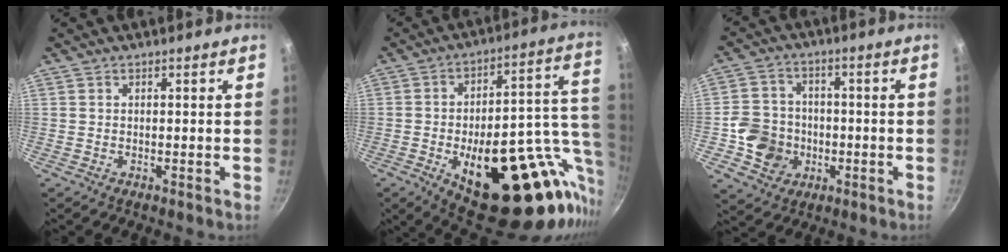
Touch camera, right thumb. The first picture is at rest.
{"total": 31.5, "force": [-7.8, 14.1, 27.0], "torque": [-0.321, 0.011, -0.092]}
{"total": 9.9, "force": [-2.2, 9.0, 3.6], "torque": [-0.042, 0.027, -0.039]}